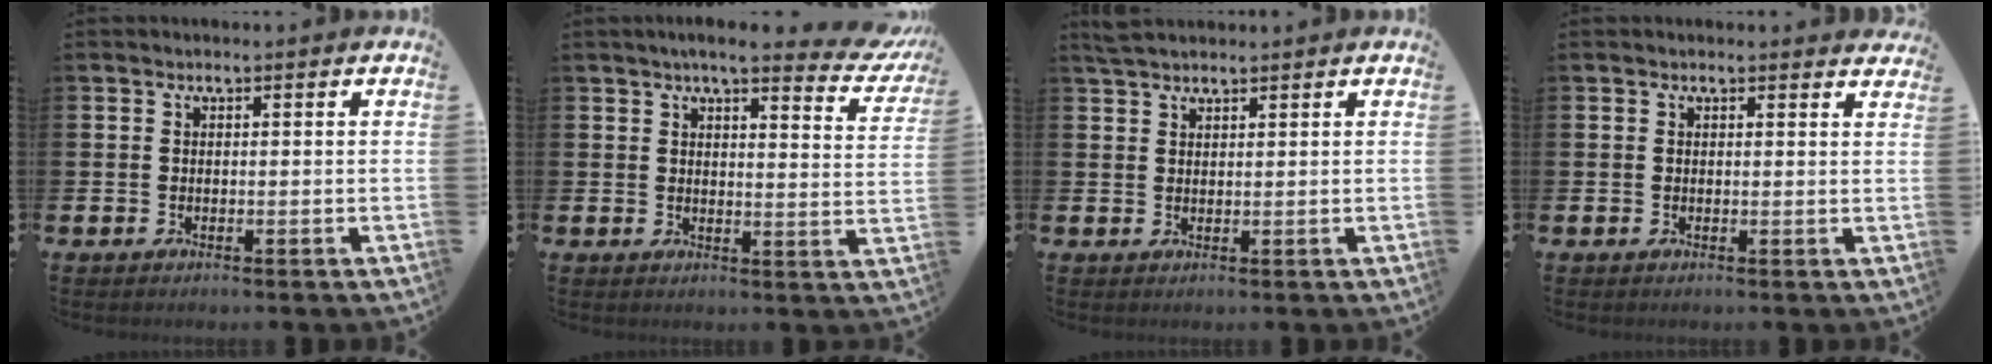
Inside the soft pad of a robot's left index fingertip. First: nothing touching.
{"total": 5.3, "force": [4.7, 0.7, 2.4], "torque": [-0.042, -0.032, 0.074]}
{"total": 2.4, "force": [2.2, 0.6, 0.5], "torque": [-0.010, -0.001, 0.041]}
{"total": 1.0, "force": [0.9, 0.2, 0.1], "torque": [0.009, -0.004, 0.015]}